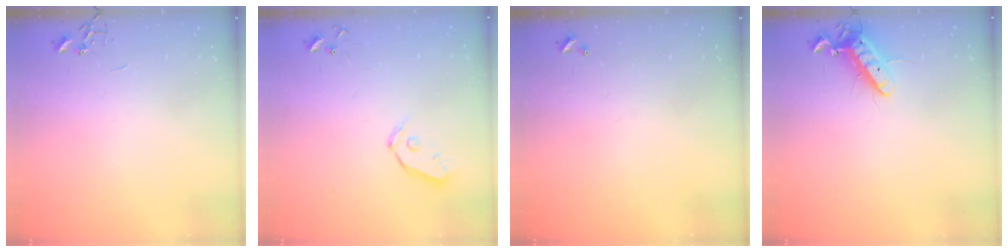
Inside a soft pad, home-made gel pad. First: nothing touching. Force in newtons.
{"total": 4.8, "press": 4.8, "slide": 0.5}
{"total": 0.0}
{"total": 11.6, "press": 11.5, "slide": 1.5}